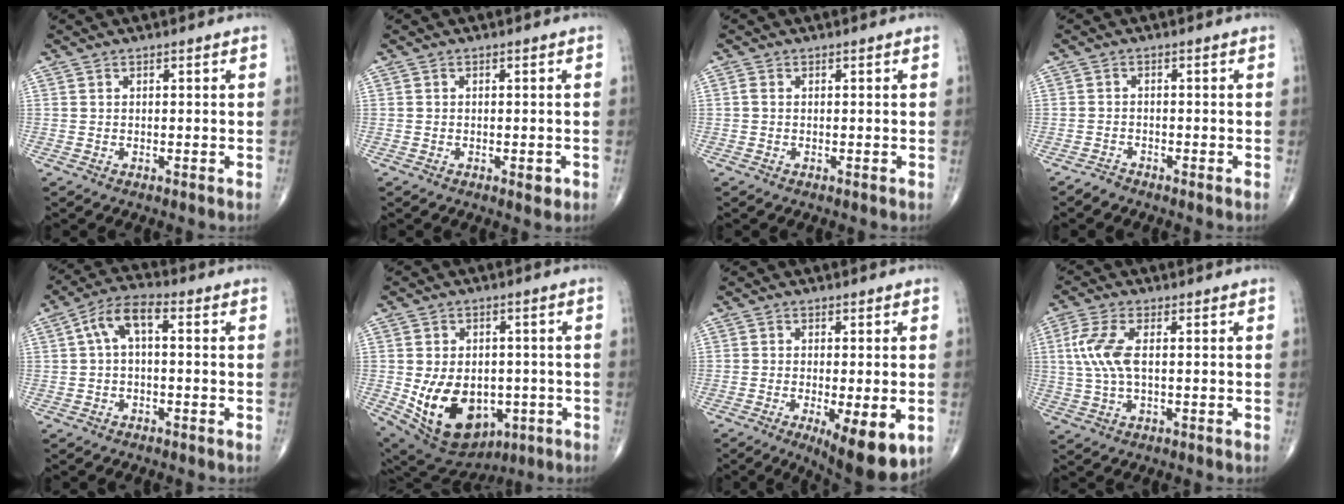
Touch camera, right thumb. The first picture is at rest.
{"total": 1.7, "force": [-0.6, 0.8, 1.4], "torque": [-0.014, -0.001, -0.008]}
{"total": 0.7, "force": [-0.1, 0.4, 0.5], "torque": [-0.011, -0.001, -0.004]}
{"total": 1.3, "force": [-1.3, 0.2, 0.0], "torque": [0.002, -0.004, -0.028]}
{"total": 6.7, "force": [0.7, 3.0, 5.9], "torque": [-0.111, 0.030, 0.003]}
{"total": 16.9, "force": [-3.7, 11.9, 11.4], "torque": [-0.177, 0.001, -0.030]}
{"total": 11.4, "force": [-3.9, 3.6, 10.1], "torque": [-0.148, -0.018, -0.051]}
{"total": 7.3, "force": [0.9, 3.1, 6.6], "torque": [-0.168, 0.010, 0.017]}